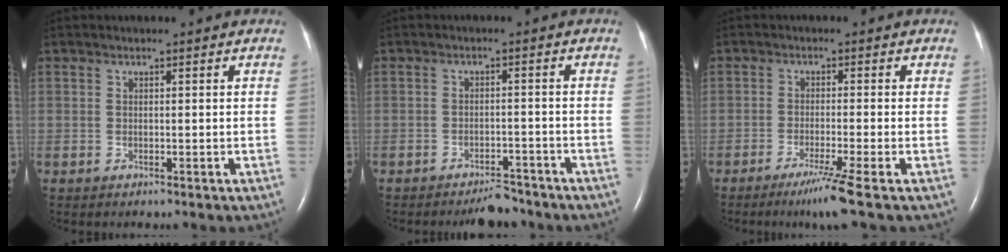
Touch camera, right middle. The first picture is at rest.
{"total": 3.9, "force": [-3.6, 1.1, 1.0], "torque": [-0.014, 0.000, -0.055]}
{"total": 4.9, "force": [-3.2, -1.5, 3.5], "torque": [-0.065, -0.017, -0.061]}